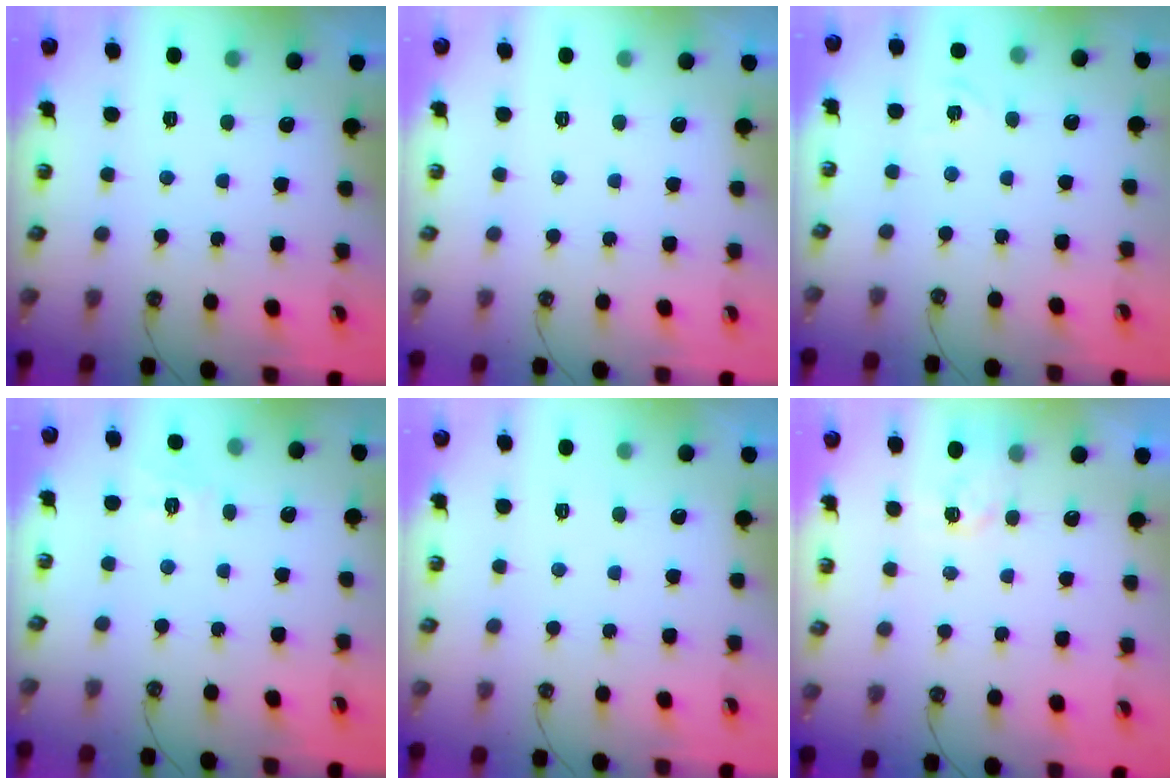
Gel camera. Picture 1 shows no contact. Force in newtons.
{"total": 0.0}
{"total": 3.7, "press": 3.7, "slide": 0.6}
{"total": 5.7, "press": 5.6, "slide": 0.7}
{"total": 0.0}
{"total": 3.3, "press": 3.3, "slide": 0.5}